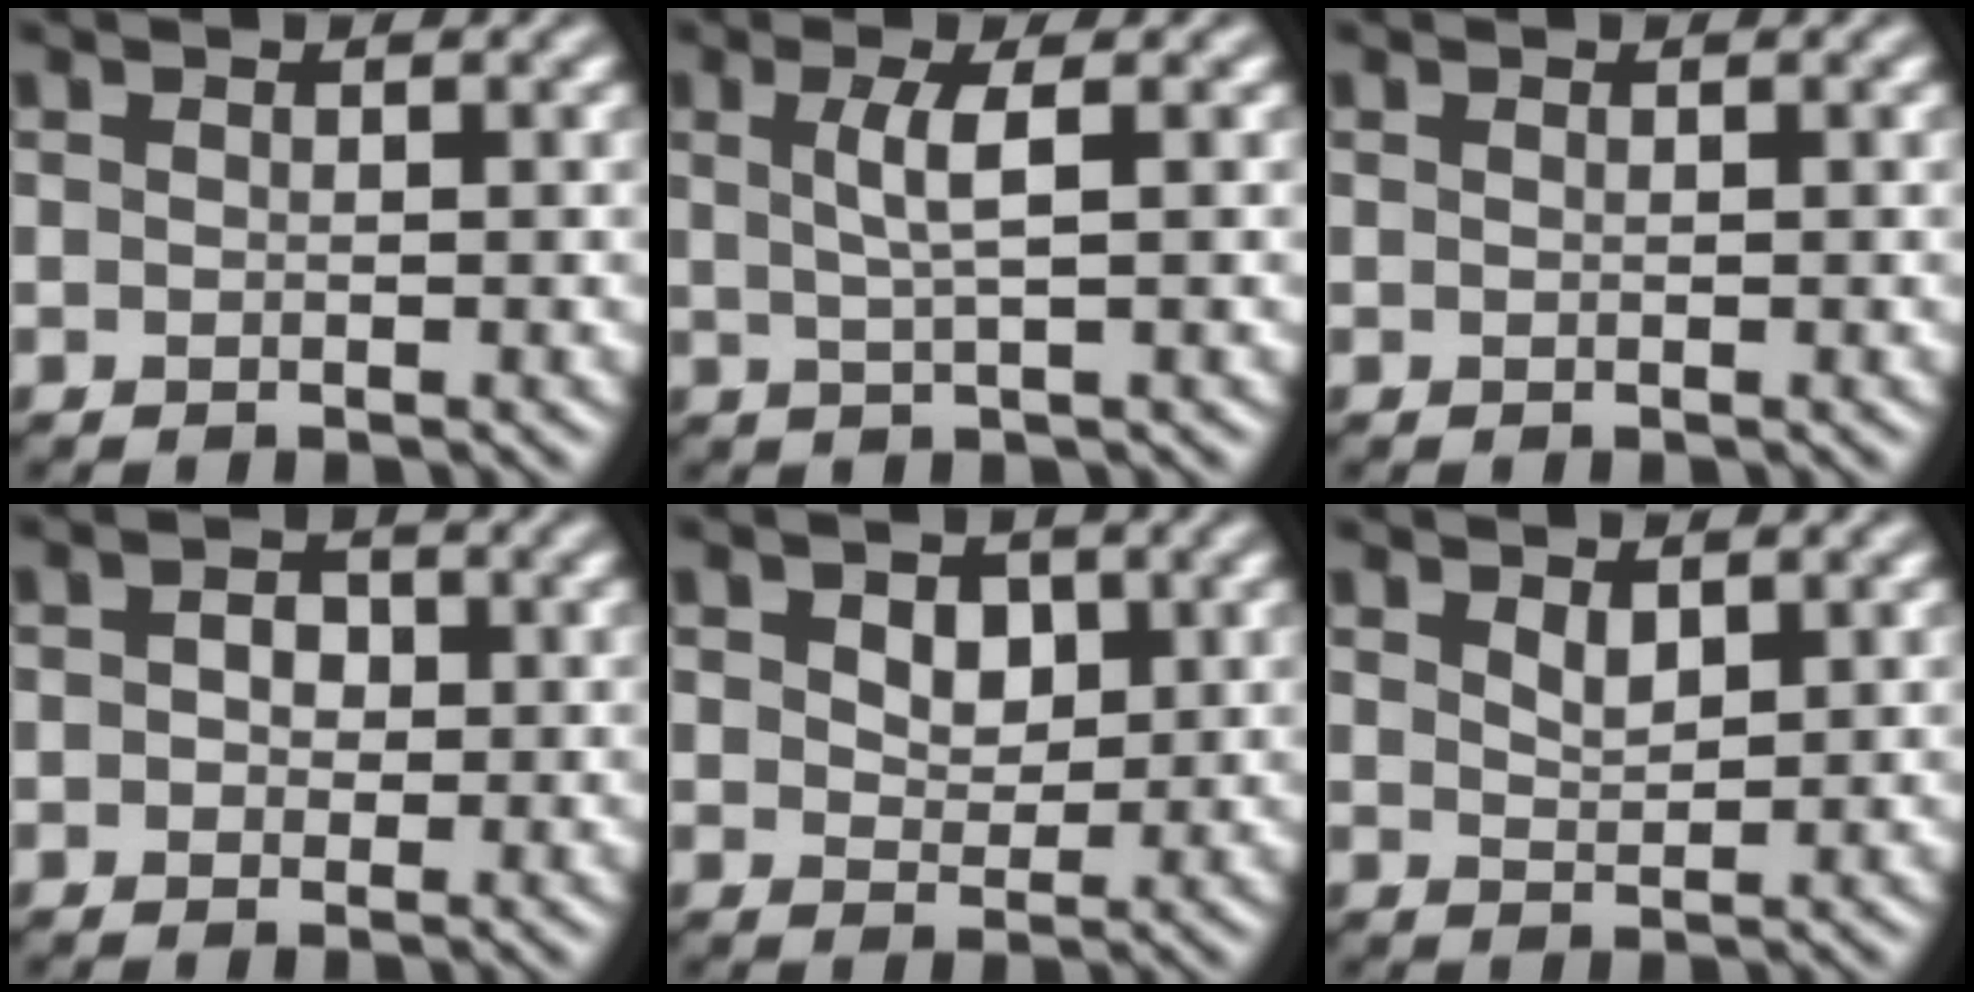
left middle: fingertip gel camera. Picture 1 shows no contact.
{"total": 2.8, "force": [0.6, 0.6, 2.6], "torque": [-0.047, 0.000, 0.009]}
{"total": 0.0}
{"total": 2.2, "force": [0.4, 1.7, 1.4], "torque": [-0.014, 0.007, -0.010]}
{"total": 3.2, "force": [1.1, 2.2, 2.1], "torque": [-0.032, 0.006, 0.008]}
{"total": 1.4, "force": [1.0, 0.6, 0.9], "torque": [-0.018, -0.002, 0.022]}